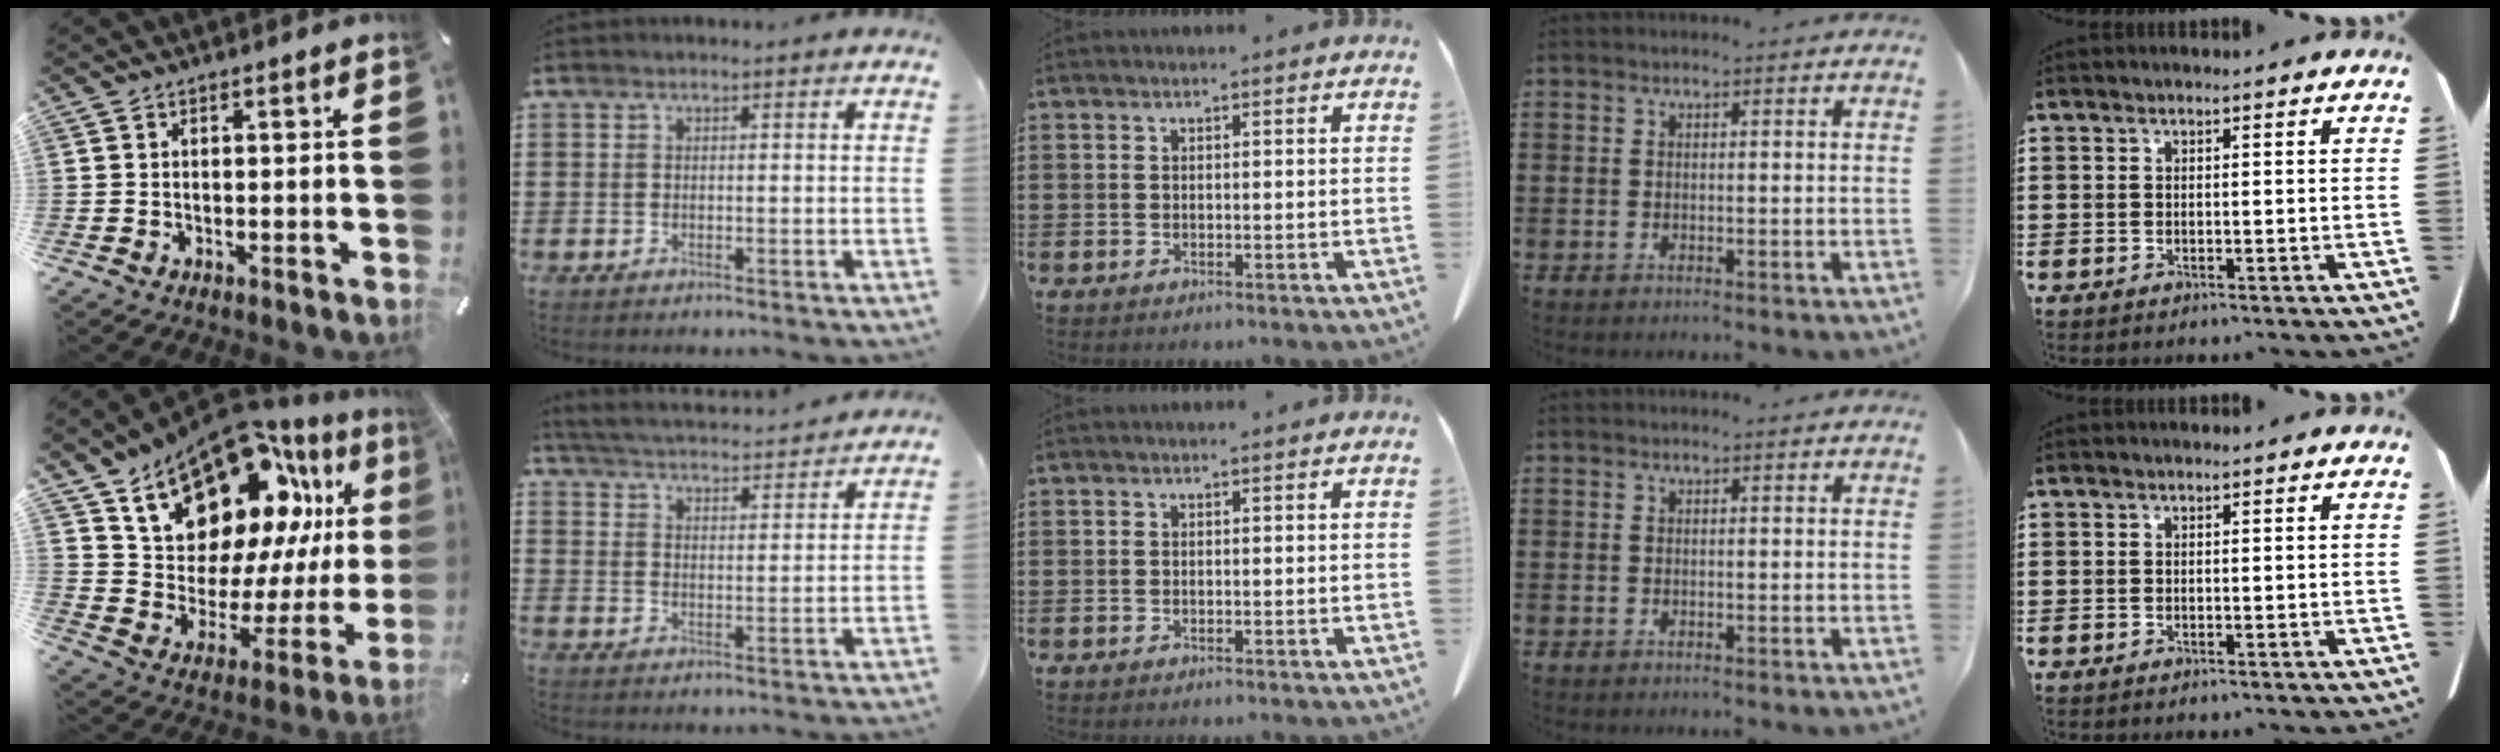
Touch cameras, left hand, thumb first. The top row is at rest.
{"thumb": {"total": 21.3, "force": [14.8, 12.0, 9.6], "torque": [-0.140, -0.110, 0.266]}, "index": {"total": 4.1, "force": [4.1, -0.4, 0.3], "torque": [-0.029, -0.034, 0.066]}}